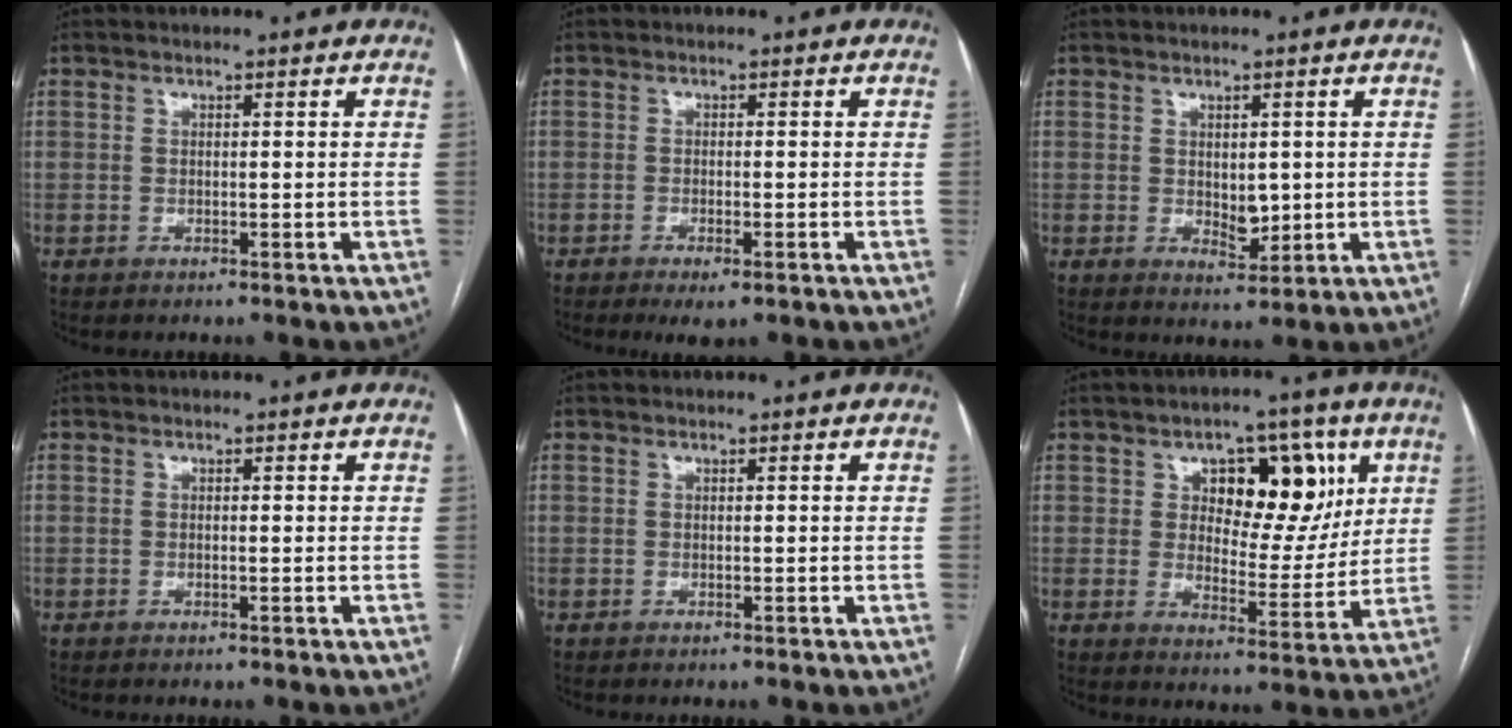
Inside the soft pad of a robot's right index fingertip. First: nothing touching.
{"total": 3.1, "force": [-1.9, 0.8, 2.3], "torque": [-0.033, -0.003, -0.024]}
{"total": 3.6, "force": [0.2, 2.2, 2.9], "torque": [-0.042, -0.006, 0.012]}
{"total": 0.0}
{"total": 0.0}
{"total": 13.1, "force": [4.9, 7.0, 10.0], "torque": [-0.129, 0.020, 0.082]}